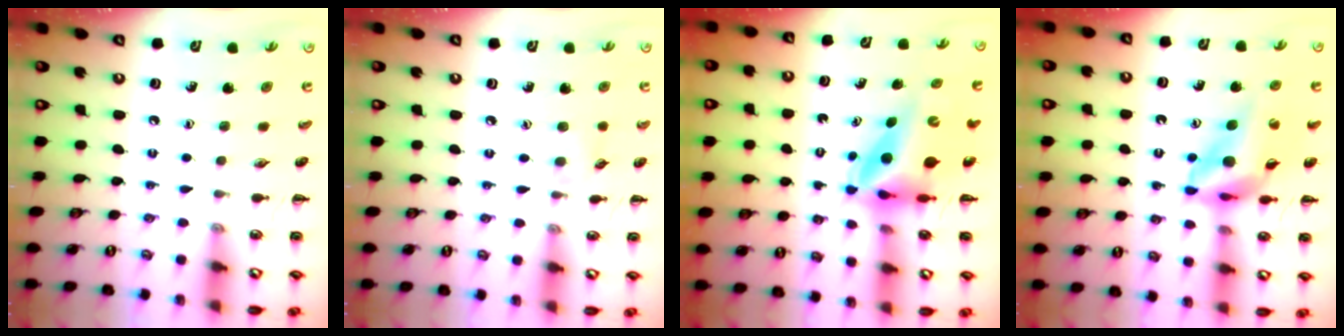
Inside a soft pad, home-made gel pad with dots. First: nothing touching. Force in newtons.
{"total": 5.3, "press": 4.9, "slide": 2.0}
{"total": 5.4, "press": 5.1, "slide": 1.9}
{"total": 11.6, "press": 11.0, "slide": 3.8}